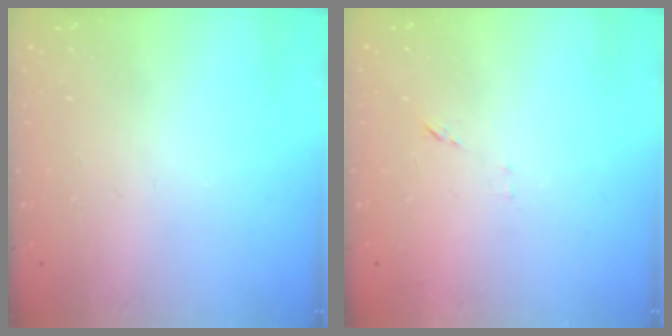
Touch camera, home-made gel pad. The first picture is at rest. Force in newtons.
{"total": 6.0, "press": 6.0, "slide": 0.5}